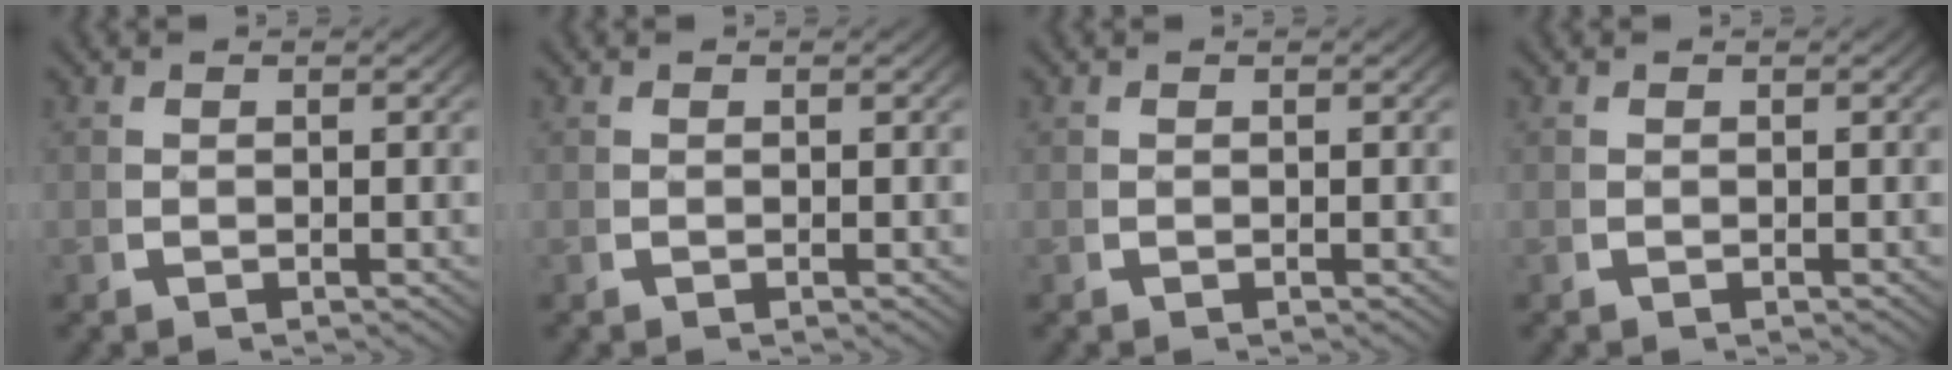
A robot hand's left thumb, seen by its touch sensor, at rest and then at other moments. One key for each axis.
{"total": 0.0}
{"total": 0.0}
{"total": 0.0}